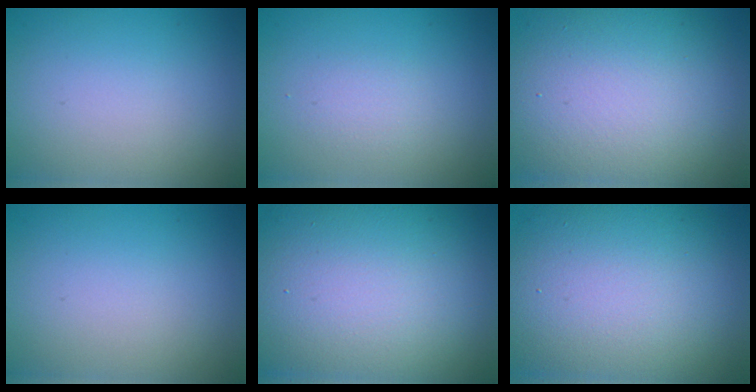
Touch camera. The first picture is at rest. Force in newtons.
{"total": 1.2, "press": 1.2, "slide": 0.1}
{"total": 13.8, "press": 13.8, "slide": 1.0}
{"total": 0.0}
{"total": 19.4, "press": 19.4, "slide": 0.6}
{"total": 14.0, "press": 14.0, "slide": 0.8}